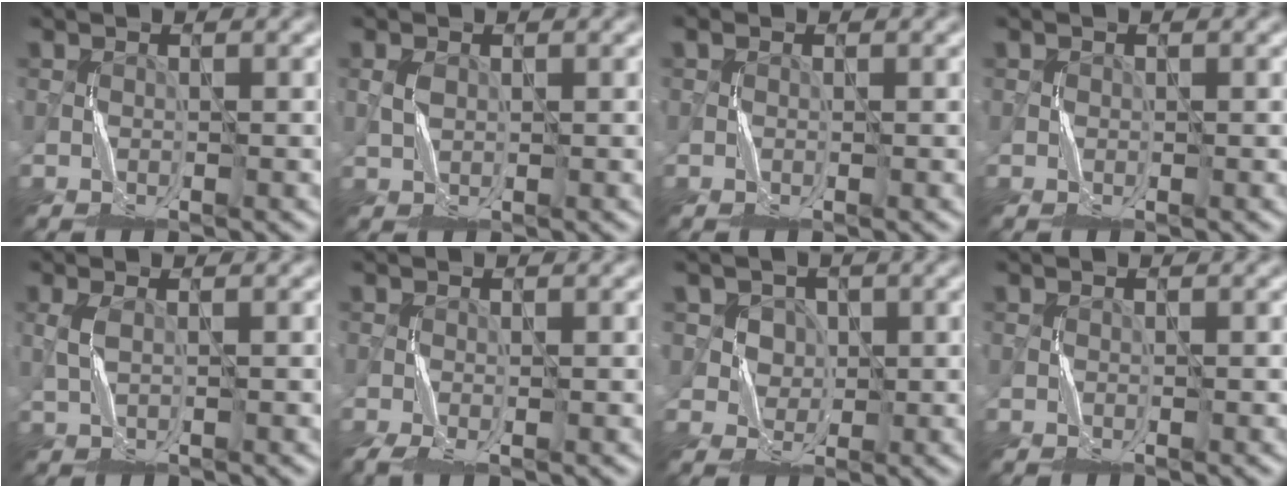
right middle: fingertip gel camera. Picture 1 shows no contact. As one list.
[{"total": 0.7, "force": [0.2, 0.6, 0.2], "torque": [-0.013, 0.003, 0.009]}, {"total": 0.5, "force": [0.1, 0.5, 0.2], "torque": [-0.002, 0.002, 0.002]}, {"total": 0.5, "force": [0.0, 0.5, 0.0], "torque": [0.000, 0.001, 0.002]}, {"total": 1.0, "force": [0.4, 0.3, 0.9], "torque": [-0.026, 0.004, 0.011]}, {"total": 2.4, "force": [-1.3, 0.7, 1.9], "torque": [-0.051, -0.006, -0.024]}, {"total": 5.0, "force": [2.5, 4.1, 1.4], "torque": [-0.035, 0.004, 0.040]}, {"total": 0.0}]